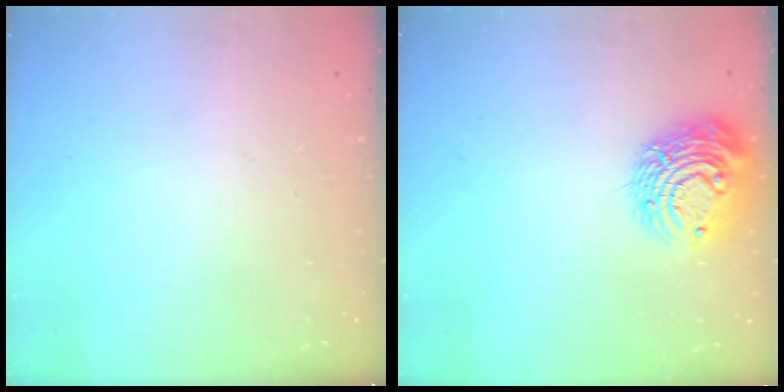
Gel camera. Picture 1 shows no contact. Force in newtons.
{"total": 11.9, "press": 11.8, "slide": 1.1}